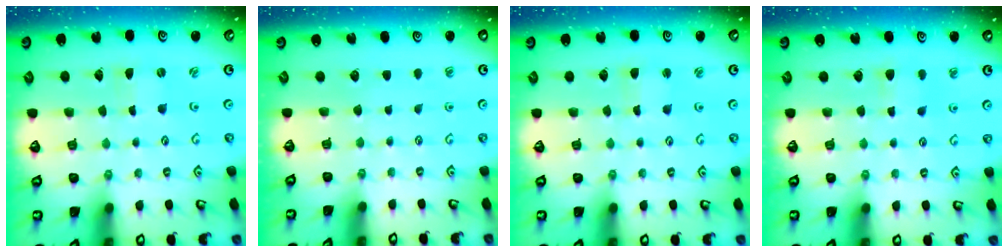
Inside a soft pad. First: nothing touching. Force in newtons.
{"total": 0.0}
{"total": 2.8, "press": 2.8, "slide": 0.2}
{"total": 4.9, "press": 4.8, "slide": 1.1}